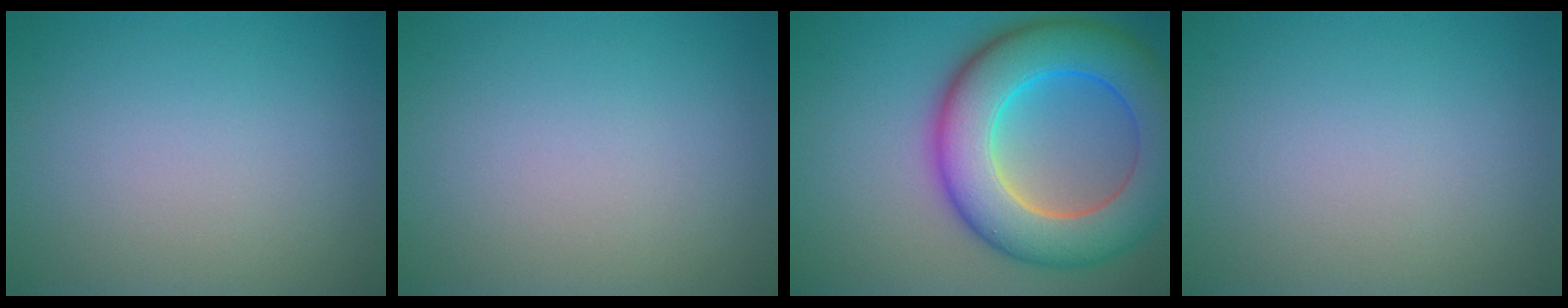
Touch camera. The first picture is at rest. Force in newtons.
{"total": 0.0}
{"total": 11.3, "press": 11.3, "slide": 0.3}
{"total": 0.0}